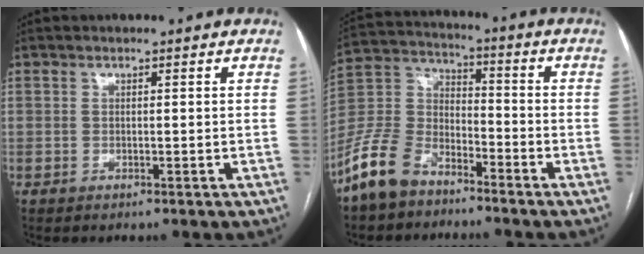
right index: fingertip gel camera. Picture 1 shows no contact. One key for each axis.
{"total": 10.5, "fx": -7.9, "fy": 5.3, "fz": 4.5, "tx": -0.115, "ty": 0.012, "tz": -0.164}